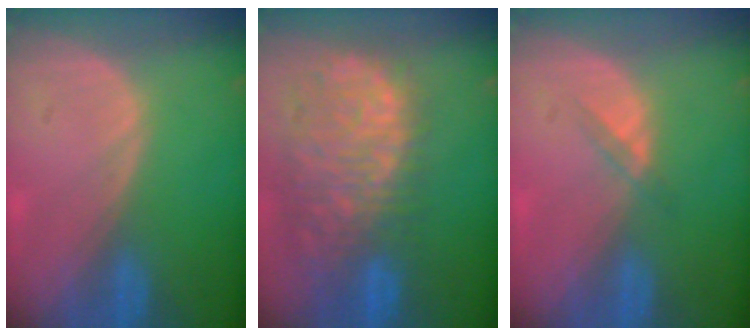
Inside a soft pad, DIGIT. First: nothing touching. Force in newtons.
{"total": 13.3, "press": 11.0, "slide": 7.4}
{"total": 1.8, "press": 1.4, "slide": 1.0}